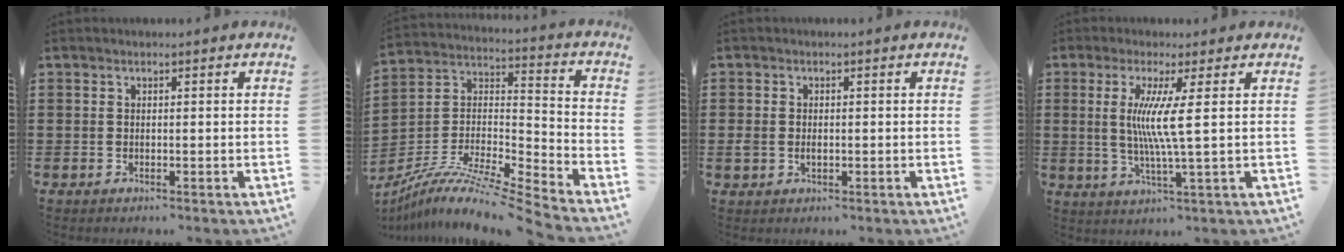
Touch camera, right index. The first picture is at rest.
{"total": 9.5, "force": [-8.0, 0.4, 5.1], "torque": [-0.098, -0.005, -0.164]}
{"total": 1.7, "force": [-0.4, 1.1, 1.2], "torque": [-0.031, 0.001, -0.010]}
{"total": 6.8, "force": [1.1, -0.9, 6.7], "torque": [-0.136, -0.014, 0.011]}